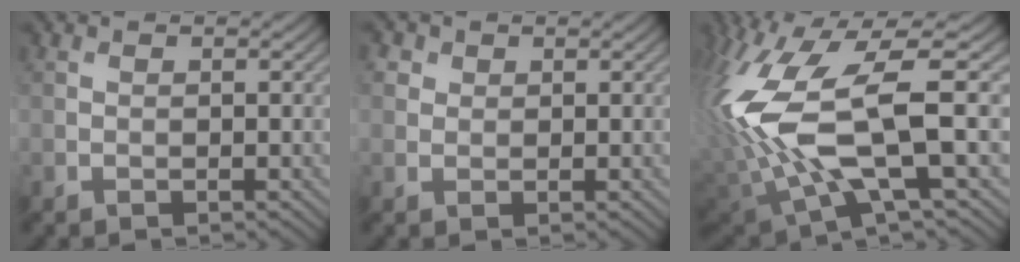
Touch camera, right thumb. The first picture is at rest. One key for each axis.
{"total": 2.1, "fx": 1.1, "fy": 1.7, "fz": 0.7, "tx": -0.020, "ty": -0.004, "tz": 0.017}
{"total": 16.3, "fx": 0.6, "fy": 6.4, "fz": 15.0, "tx": -0.359, "ty": -0.006, "tz": 0.025}